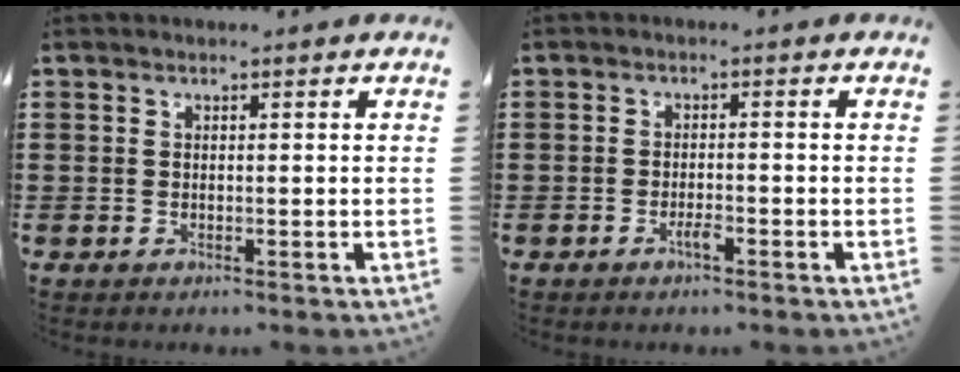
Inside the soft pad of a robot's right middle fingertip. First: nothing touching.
{"total": 1.9, "force": [-1.2, 0.3, 1.4], "torque": [-0.028, -0.003, -0.021]}